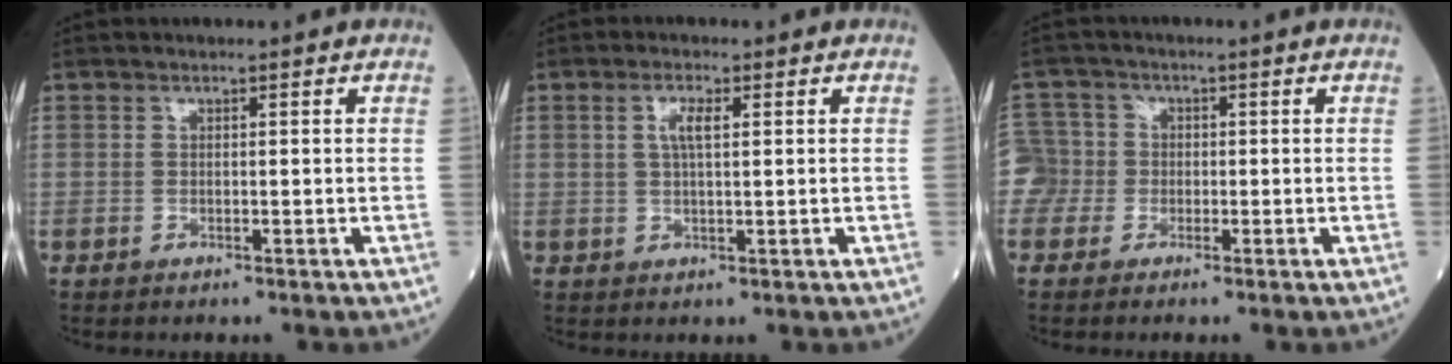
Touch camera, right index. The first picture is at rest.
{"total": 2.8, "force": [0.9, 0.6, 2.6], "torque": [-0.056, 0.002, 0.018]}
{"total": 4.6, "force": [-1.6, 4.3, -0.2], "torque": [0.005, 0.021, -0.036]}